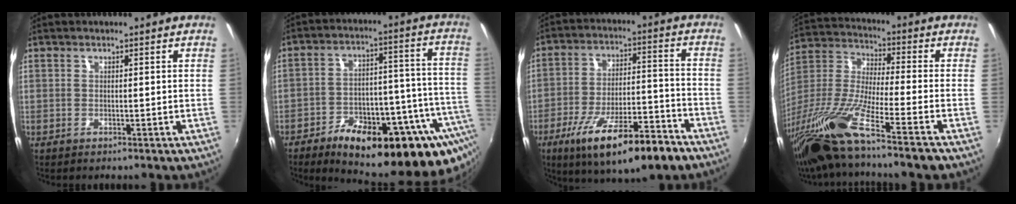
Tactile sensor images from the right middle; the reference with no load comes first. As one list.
[{"total": 28.9, "force": [-18.1, 11.0, 19.8], "torque": [-0.274, -0.006, -0.237]}, {"total": 18.0, "force": [-11.4, 4.5, 13.2], "torque": [-0.229, -0.028, -0.174]}, {"total": 19.5, "force": [-14.1, -0.4, 13.4], "torque": [-0.254, -0.052, -0.269]}]